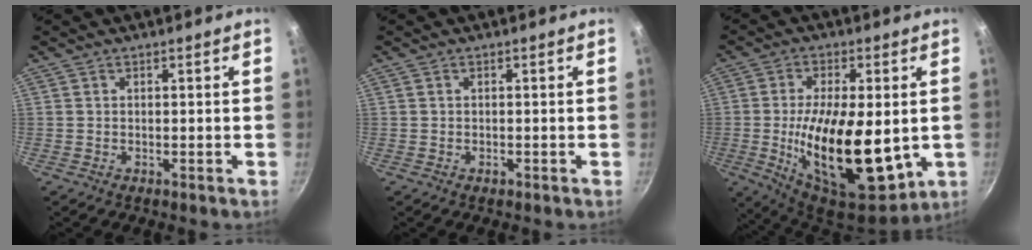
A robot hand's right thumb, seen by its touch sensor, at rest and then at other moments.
{"total": 0.8, "force": [-0.3, 0.5, 0.5], "torque": [-0.005, 0.002, -0.005]}
{"total": 21.8, "force": [-1.7, 9.9, 19.3], "torque": [-0.316, -0.014, -0.020]}